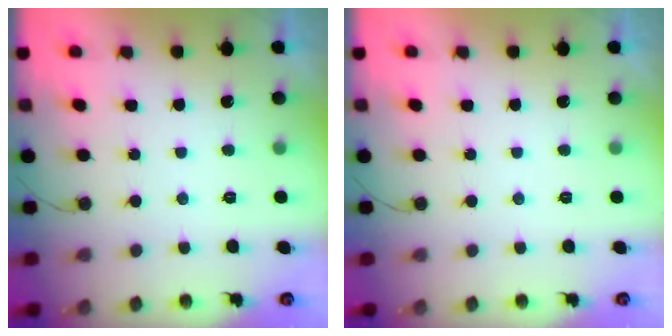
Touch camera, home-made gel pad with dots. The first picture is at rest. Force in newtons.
{"total": 0.0}